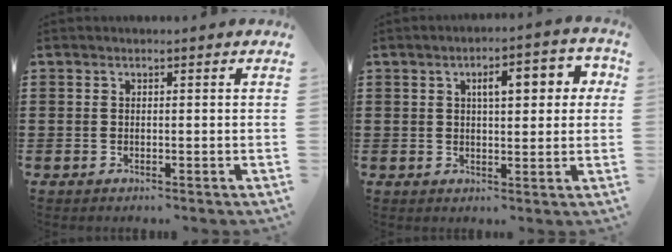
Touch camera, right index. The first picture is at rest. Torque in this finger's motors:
{"motor_torque": [0.89, -0.02, 0.65, 0.11]}